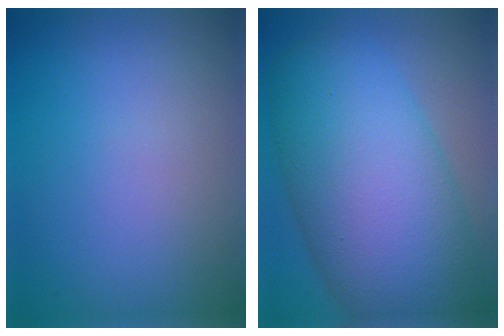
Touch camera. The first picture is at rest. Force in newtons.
{"total": 13.2, "press": 13.2, "slide": 0.2}